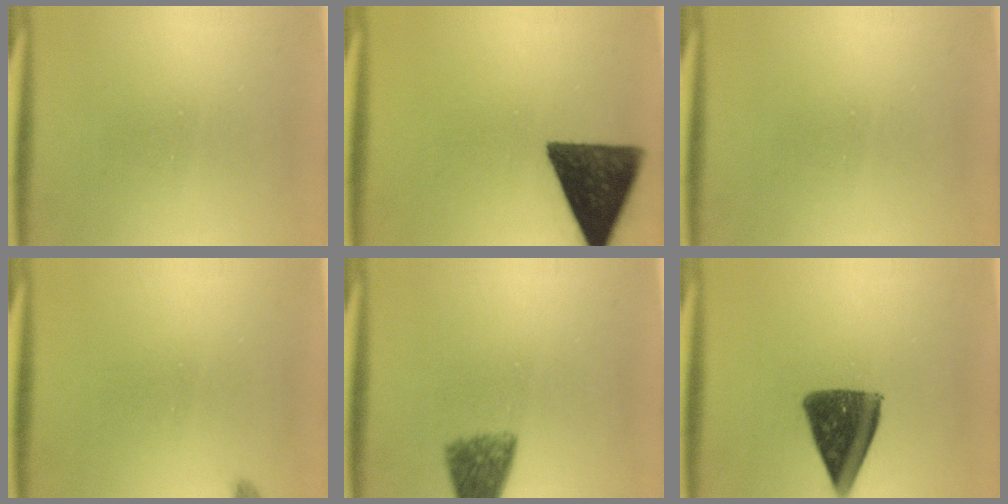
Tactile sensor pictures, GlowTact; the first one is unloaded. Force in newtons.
{"total": 14.2}
{"total": 0.0}
{"total": 1.1}
{"total": 6.2}
{"total": 10.9}